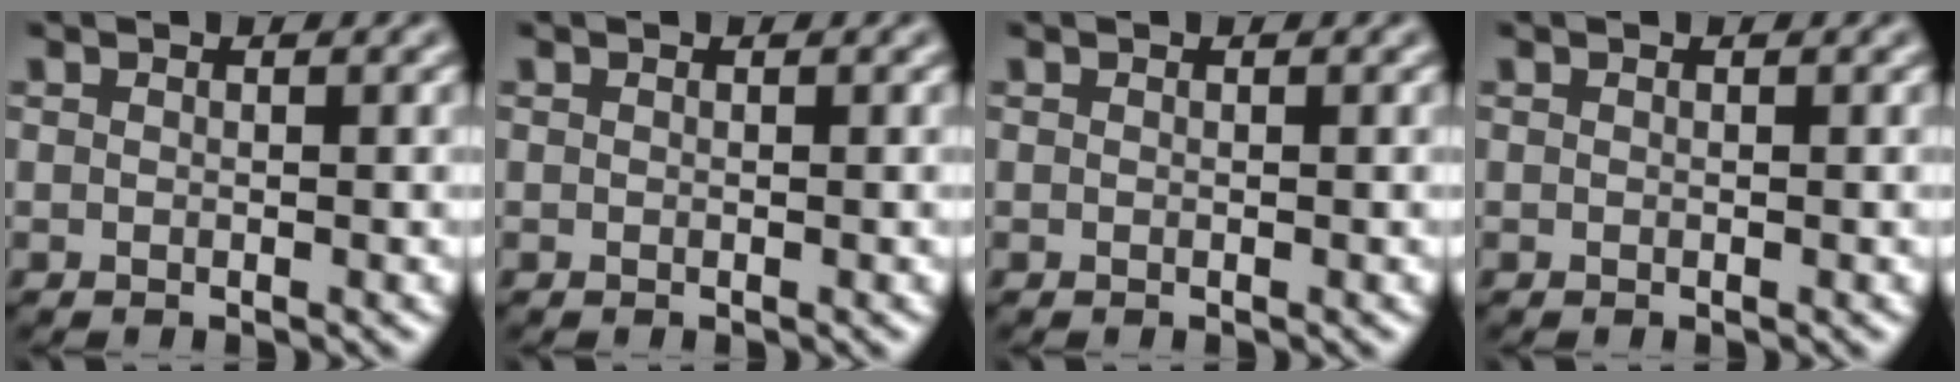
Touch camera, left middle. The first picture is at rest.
{"total": 0.0}
{"total": 0.0}
{"total": 0.0}